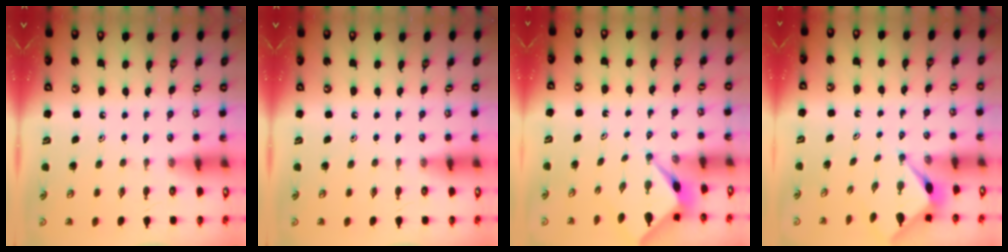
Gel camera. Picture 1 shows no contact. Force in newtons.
{"total": 0.0}
{"total": 2.5, "press": 2.4, "slide": 0.3}
{"total": 3.0, "press": 3.0, "slide": 0.2}